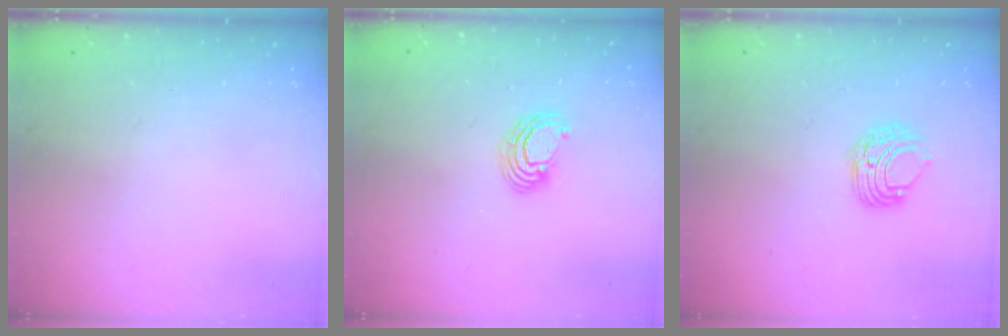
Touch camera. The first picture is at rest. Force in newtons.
{"total": 5.4, "press": 5.4, "slide": 0.2}
{"total": 6.7, "press": 6.7, "slide": 0.5}